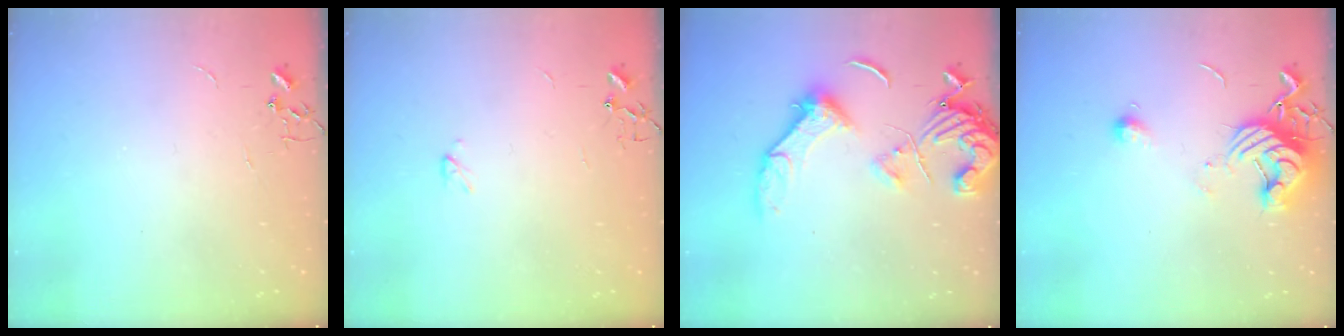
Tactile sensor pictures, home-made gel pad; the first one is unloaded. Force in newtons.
{"total": 2.3, "press": 2.3, "slide": 0.4}
{"total": 14.7, "press": 14.6, "slide": 1.7}
{"total": 12.6, "press": 12.5, "slide": 0.9}